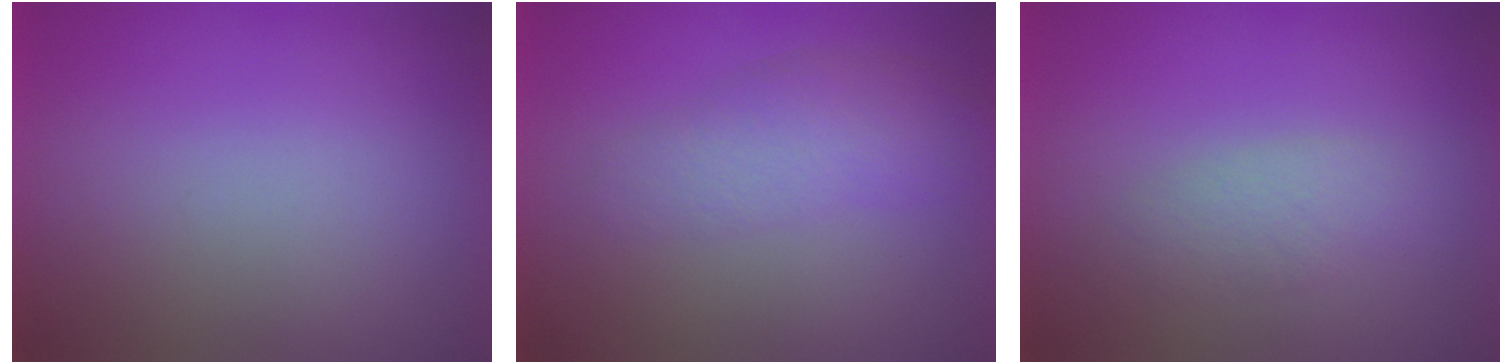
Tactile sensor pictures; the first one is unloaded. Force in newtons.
{"total": 3.0}
{"total": 2.7}